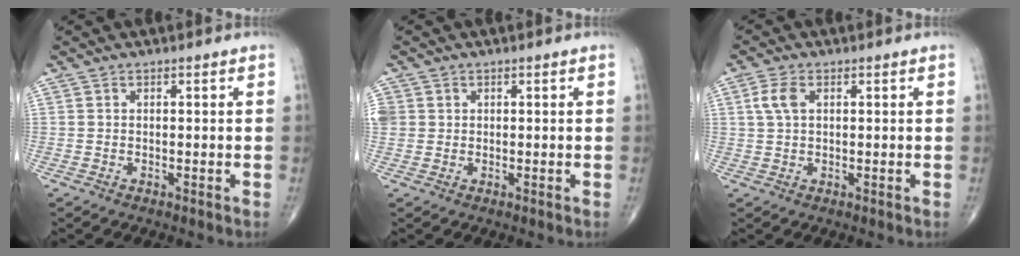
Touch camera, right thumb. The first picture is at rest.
{"total": 3.4, "force": [0.7, 3.2, 1.1], "torque": [-0.025, 0.009, 0.020]}
{"total": 3.8, "force": [1.1, 2.2, 2.9], "torque": [-0.068, 0.007, 0.021]}